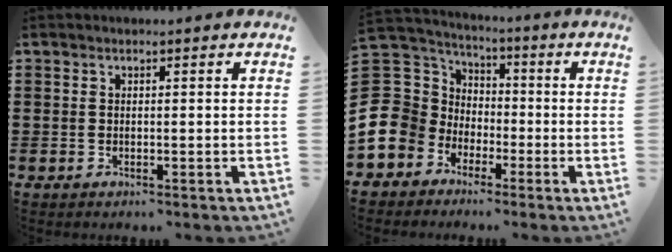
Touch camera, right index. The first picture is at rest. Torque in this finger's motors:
{"motor_torque": [-0.03, 0.02, -1.05, -0.21]}